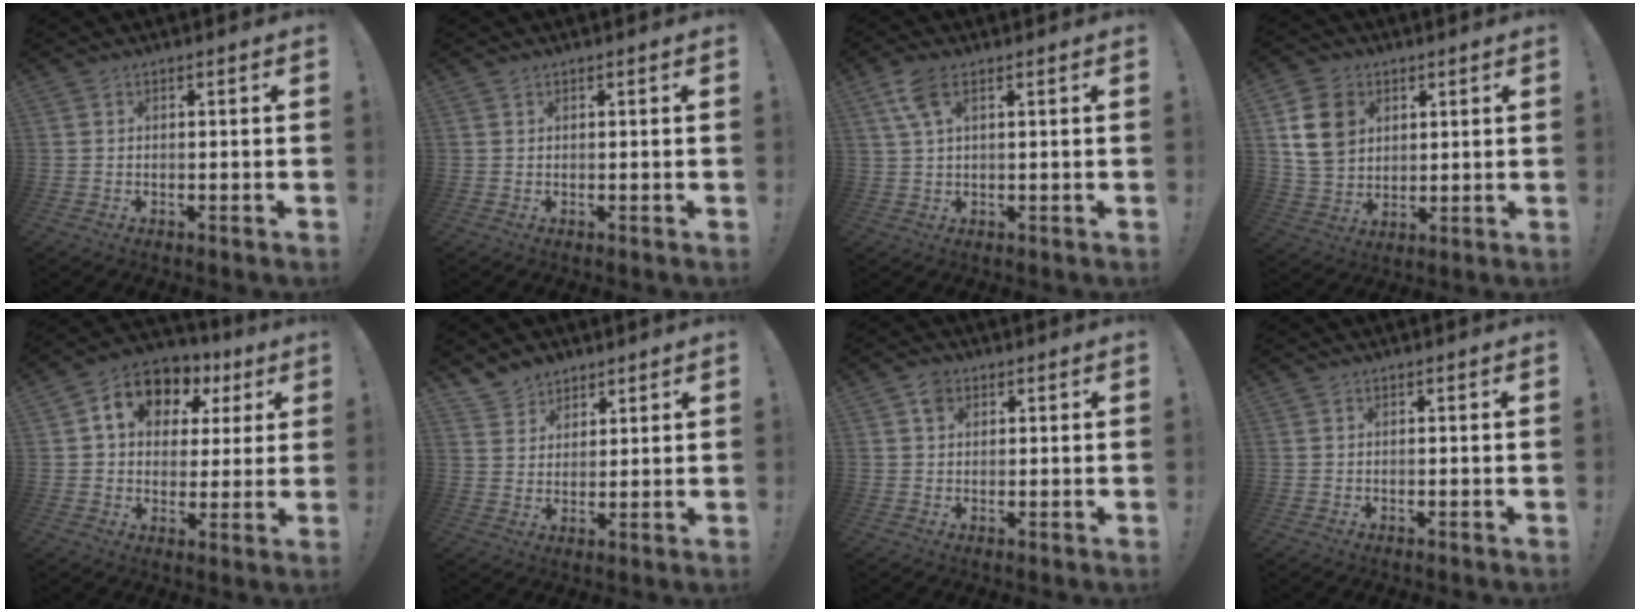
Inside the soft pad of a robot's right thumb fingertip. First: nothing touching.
{"total": 0.6, "force": [0.5, 0.3, 0.2], "torque": [-0.002, -0.001, 0.009]}
{"total": 6.0, "force": [2.8, 2.1, 4.9], "torque": [-0.095, 0.001, 0.053]}
{"total": 12.9, "force": [4.6, 10.1, 6.6], "torque": [-0.107, -0.008, 0.097]}
{"total": 12.3, "force": [4.8, 9.3, 6.6], "torque": [-0.109, -0.015, 0.090]}
{"total": 6.5, "force": [5.1, 4.1, 0.5], "torque": [-0.019, -0.035, 0.102]}
{"total": 3.3, "force": [1.6, 2.4, 1.6], "torque": [-0.024, 0.001, 0.029]}
{"total": 0.0}